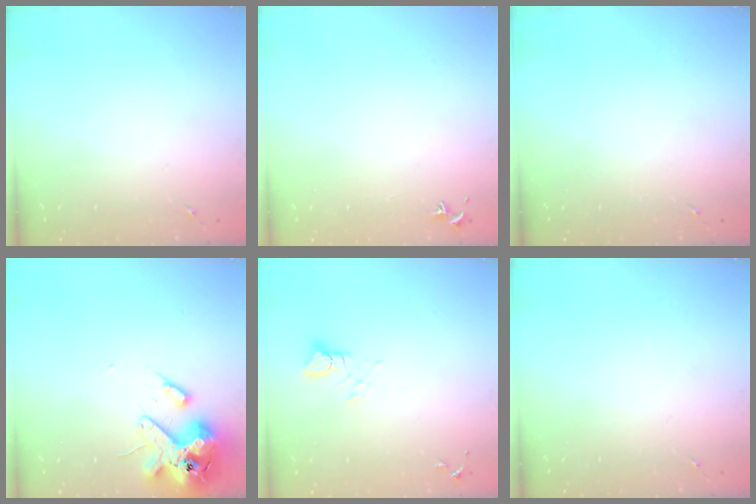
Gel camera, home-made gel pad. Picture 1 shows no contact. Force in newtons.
{"total": 0.7, "press": 0.6, "slide": 0.5}
{"total": 0.0}
{"total": 14.5, "press": 14.4, "slide": 2.4}
{"total": 4.0, "press": 4.0, "slide": 0.1}
{"total": 0.0}